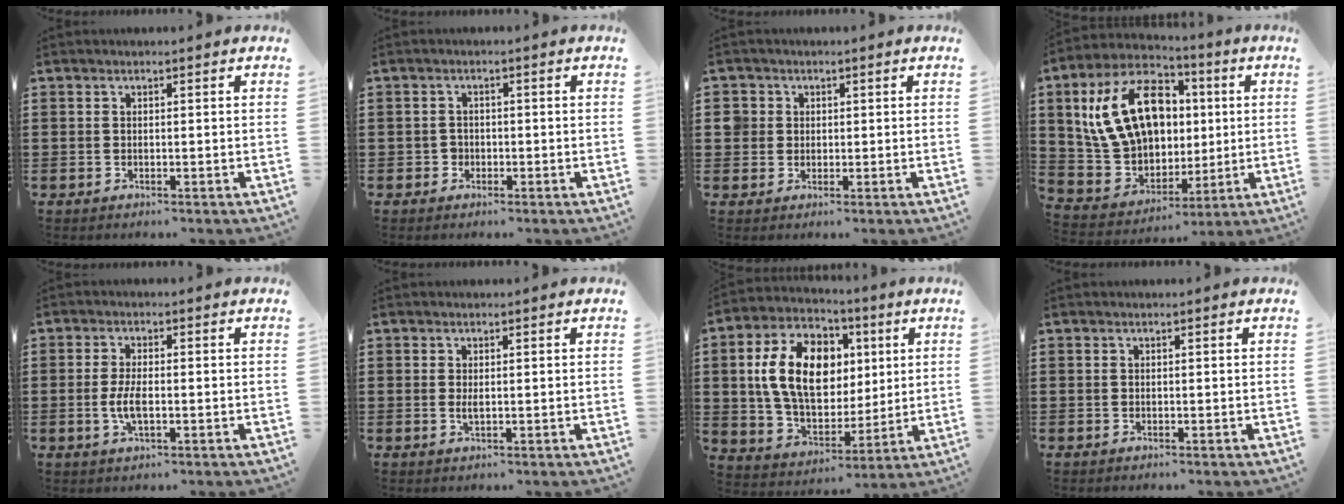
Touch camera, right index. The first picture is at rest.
{"total": 1.5, "force": [-0.7, 1.3, 0.2], "torque": [-0.008, 0.002, -0.016]}
{"total": 2.9, "force": [0.7, 2.8, 0.5], "torque": [-0.022, 0.012, 0.010]}
{"total": 17.3, "force": [3.5, 11.9, 12.0], "torque": [-0.271, 0.013, 0.067]}
{"total": 4.2, "force": [-0.7, 1.4, 3.9], "torque": [-0.091, -0.009, -0.018]}
{"total": 1.1, "force": [0.1, 0.3, 1.1], "torque": [-0.022, -0.002, 0.002]}
{"total": 14.5, "force": [2.6, 9.7, 10.5], "torque": [-0.228, 0.017, 0.045]}
{"total": 0.0}